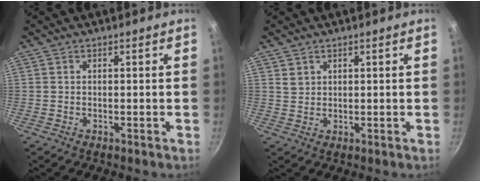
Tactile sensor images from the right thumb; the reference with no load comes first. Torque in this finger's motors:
{"motor_torque": [0.09, 0.66, 0.27, -0.08, 0.05]}